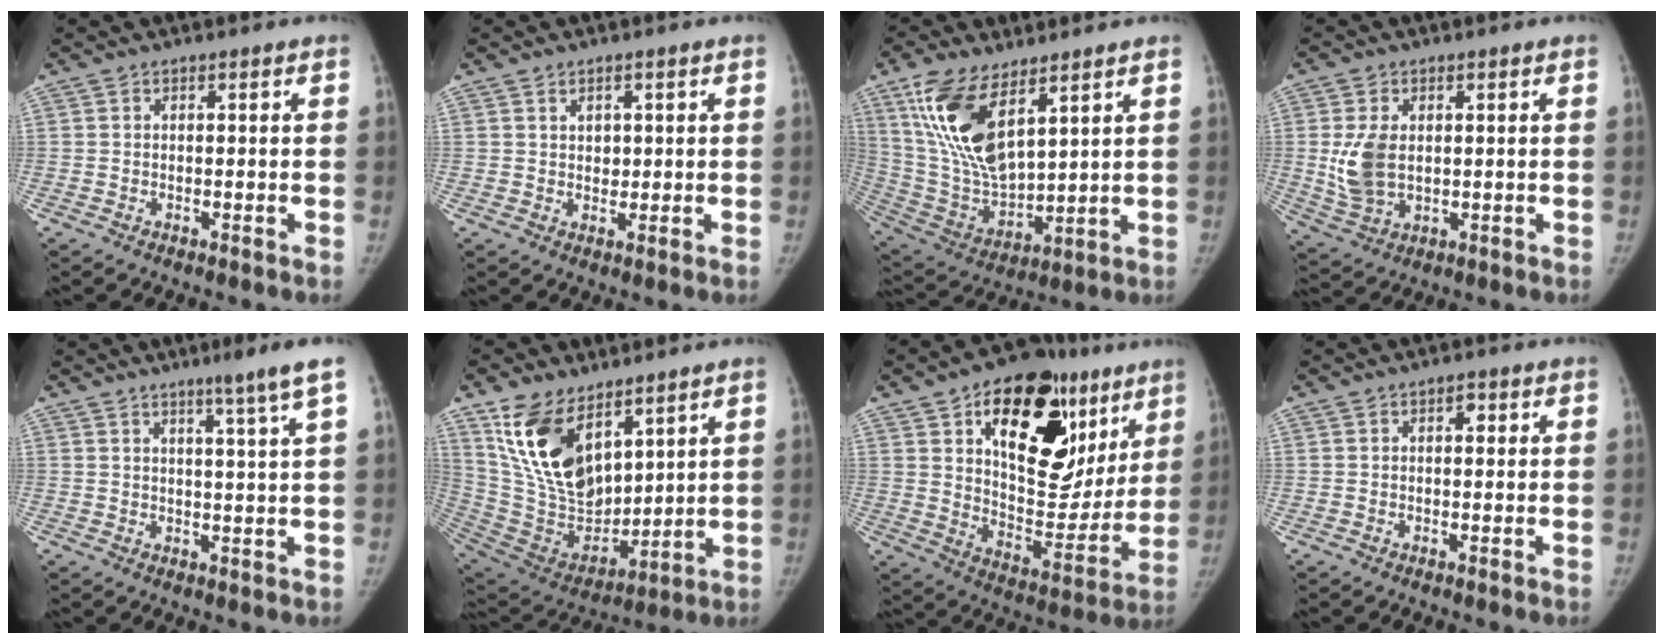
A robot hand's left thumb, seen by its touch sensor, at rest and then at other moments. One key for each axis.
{"total": 2.4, "fx": 1.1, "fy": 1.8, "fz": 1.2, "tx": -0.005, "ty": -0.007, "tz": 0.021}
{"total": 16.8, "fx": 8.8, "fy": 7.2, "fz": 12.4, "tx": -0.233, "ty": -0.040, "tz": 0.184}
{"total": 7.9, "fx": 0.8, "fy": 5.1, "fz": 6.0, "tx": -0.115, "ty": -0.006, "tz": 0.029}
{"total": 6.0, "fx": 3.7, "fy": -1.1, "fz": 4.6, "tx": -0.069, "ty": -0.024, "tz": 0.056}
{"total": 18.9, "fx": 10.6, "fy": 10.1, "fz": 11.8, "tx": -0.186, "ty": -0.059, "tz": 0.224}
{"total": 28.5, "fx": 12.8, "fy": 15.6, "fz": 20.2, "tx": -0.244, "ty": -0.016, "tz": 0.202}
{"total": 1.9, "fx": 0.7, "fy": 1.1, "fz": 1.4, "tx": -0.013, "ty": 0.001, "tz": 0.007}